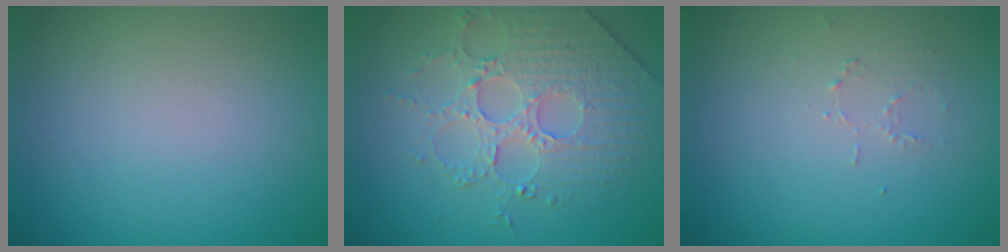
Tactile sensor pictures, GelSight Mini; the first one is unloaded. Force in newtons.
{"total": 4.5, "press": 4.1, "slide": 2.0}
{"total": 0.7, "press": 0.4, "slide": 0.6}